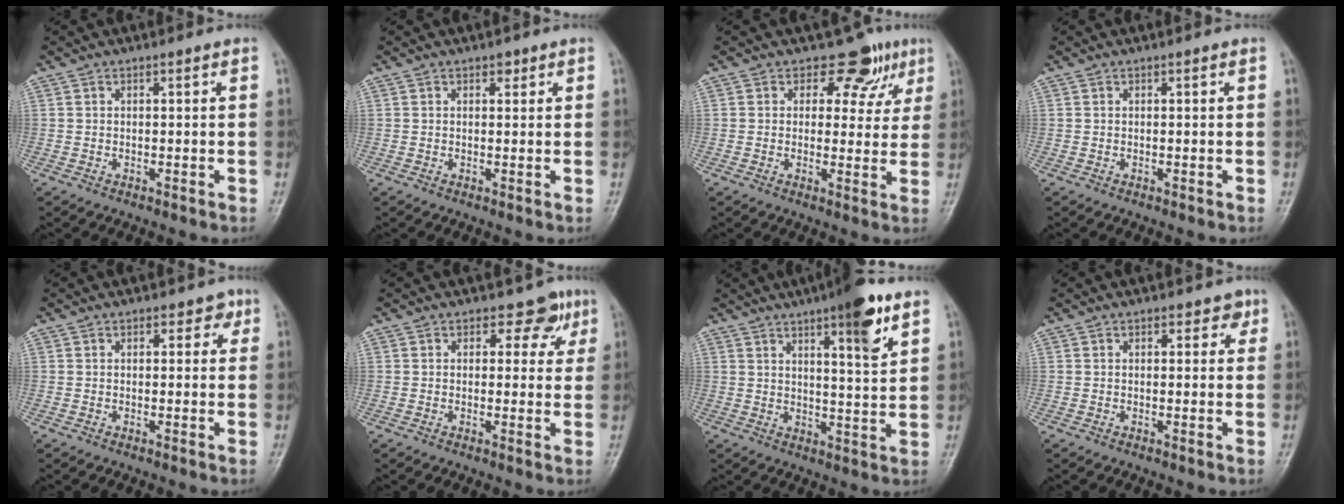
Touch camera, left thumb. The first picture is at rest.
{"total": 1.2, "force": [0.7, 0.8, 0.6], "torque": [0.002, -0.003, 0.008]}
{"total": 6.9, "force": [4.3, 4.8, 2.5], "torque": [0.008, -0.018, 0.046]}
{"total": 0.0}
{"total": 2.5, "force": [1.1, 1.8, 1.3], "torque": [0.007, -0.001, 0.009]}
{"total": 5.0, "force": [2.6, 3.6, 2.3], "torque": [0.012, -0.005, 0.026]}
{"total": 10.5, "force": [6.1, 1.9, 8.4], "torque": [-0.111, -0.033, 0.086]}
{"total": 2.4, "force": [1.2, 1.6, 1.2], "torque": [0.006, -0.003, 0.011]}